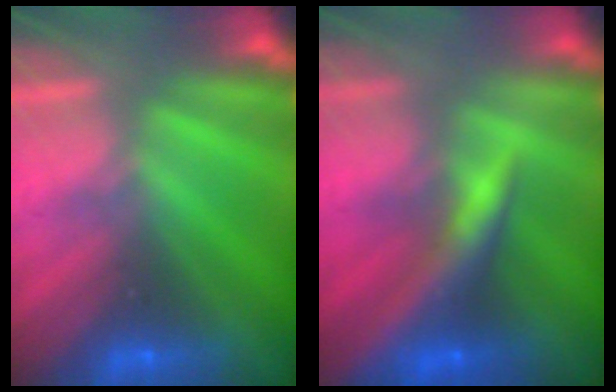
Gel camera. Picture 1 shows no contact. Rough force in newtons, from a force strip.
{"total": 7.3}